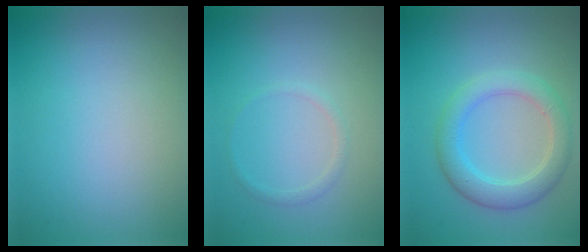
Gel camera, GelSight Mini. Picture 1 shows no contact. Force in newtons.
{"total": 0.9, "press": 0.9, "slide": 0.1}
{"total": 3.8, "press": 3.8, "slide": 0.2}